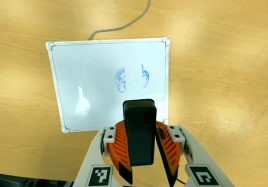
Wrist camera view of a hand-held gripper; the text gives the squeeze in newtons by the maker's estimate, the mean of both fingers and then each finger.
{"total": 8.1, "left": 9.2, "right": 7.0}